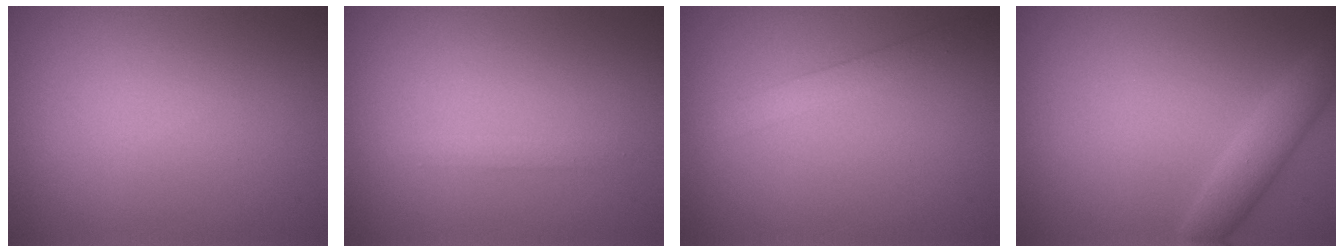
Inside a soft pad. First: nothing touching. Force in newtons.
{"total": 0.8, "press": 0.8, "slide": 0.0}
{"total": 1.8, "press": 1.8, "slide": 0.1}
{"total": 2.6, "press": 2.6, "slide": 0.1}